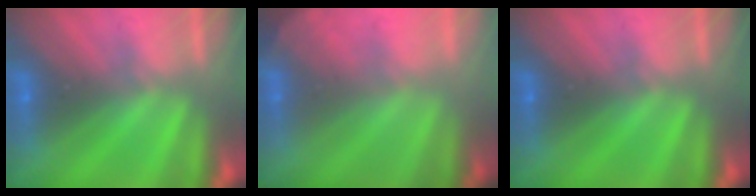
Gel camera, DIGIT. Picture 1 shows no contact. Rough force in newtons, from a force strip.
{"total": 1.9}
{"total": 0.0}